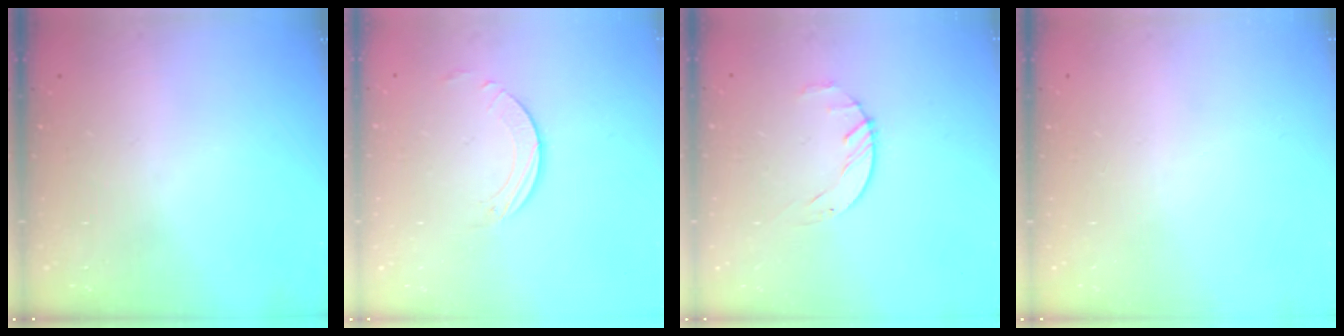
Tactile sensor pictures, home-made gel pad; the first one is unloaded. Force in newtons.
{"total": 1.9, "press": 1.9, "slide": 0.1}
{"total": 1.6, "press": 1.6, "slide": 0.3}
{"total": 0.0}